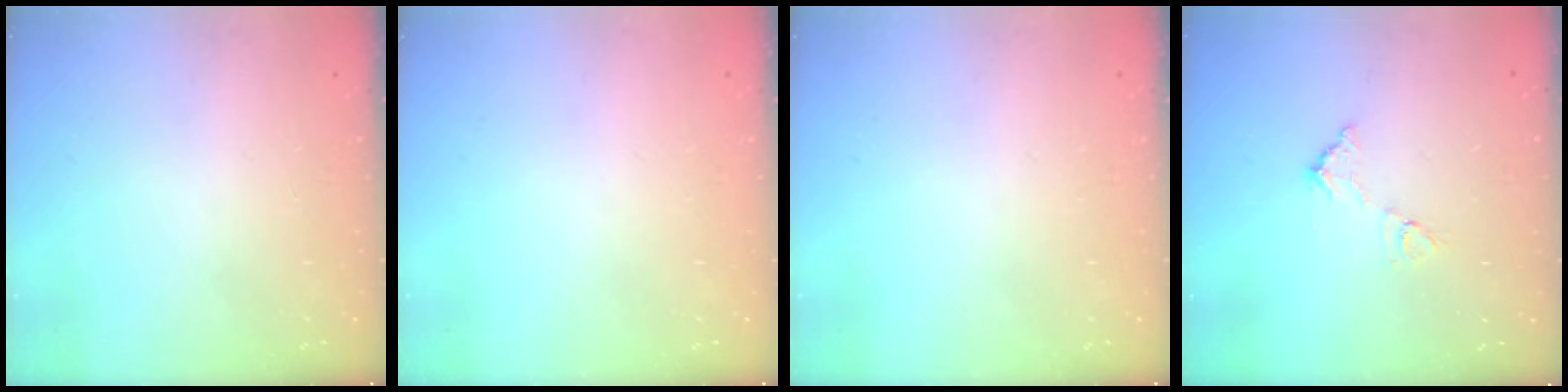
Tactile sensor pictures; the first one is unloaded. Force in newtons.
{"total": 0.0}
{"total": 0.0}
{"total": 7.0, "press": 7.0, "slide": 0.3}